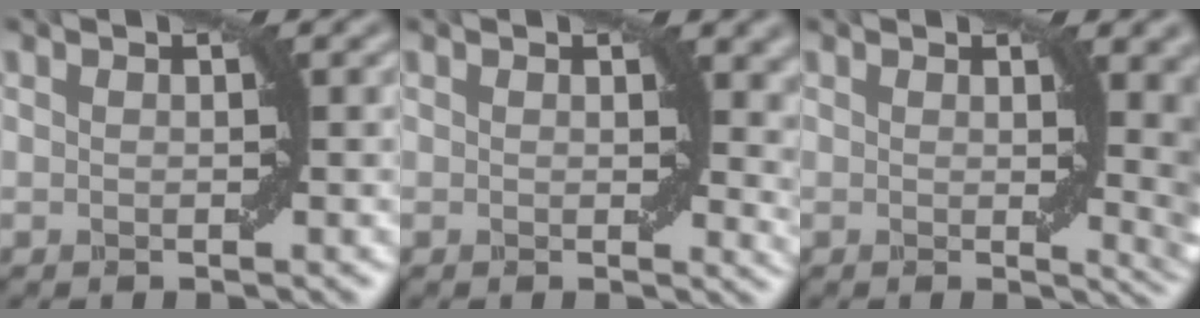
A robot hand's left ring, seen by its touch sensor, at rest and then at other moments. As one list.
[{"total": 3.6, "force": [1.1, 2.0, 2.8], "torque": [-0.022, -0.009, 0.017]}, {"total": 7.1, "force": [1.0, 2.9, 6.4], "torque": [-0.039, -0.003, 0.017]}]